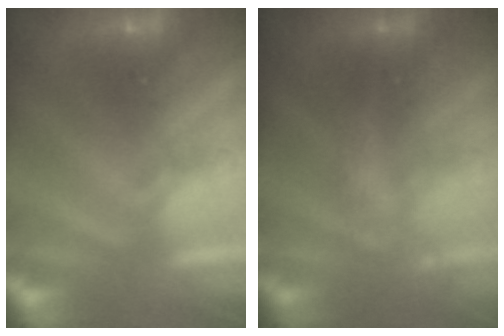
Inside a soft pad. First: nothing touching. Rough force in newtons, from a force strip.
{"total": 2.1}